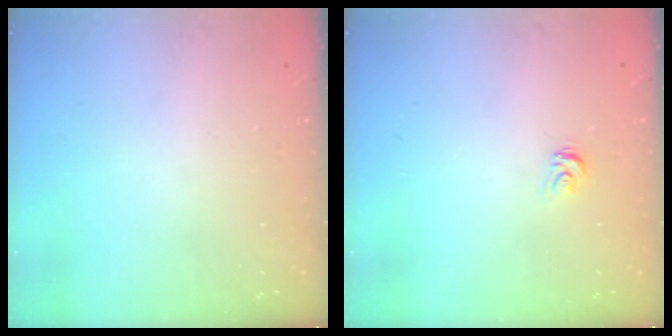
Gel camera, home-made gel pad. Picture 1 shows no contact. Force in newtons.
{"total": 3.2, "press": 3.2, "slide": 0.1}